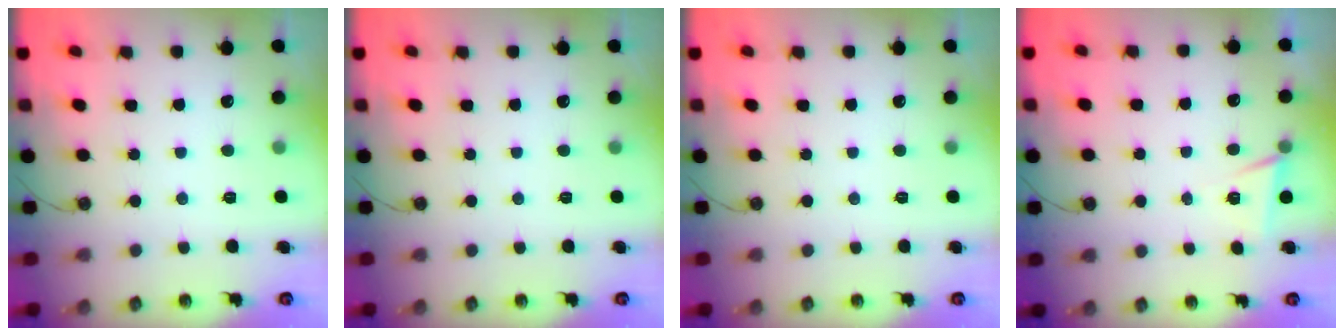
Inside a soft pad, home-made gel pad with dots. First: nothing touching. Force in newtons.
{"total": 0.0}
{"total": 0.0}
{"total": 4.5, "press": 2.3, "slide": 3.8}